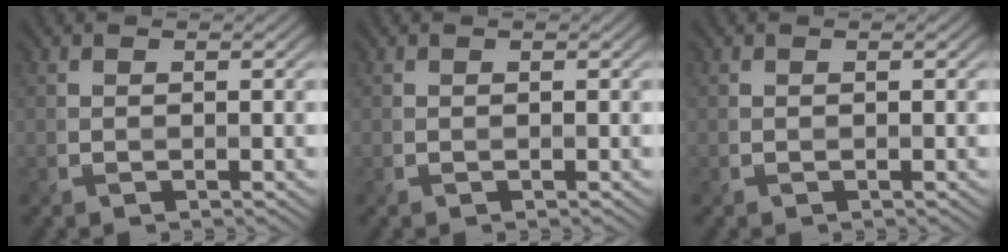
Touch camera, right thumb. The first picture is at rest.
{"total": 0.0}
{"total": 0.0}